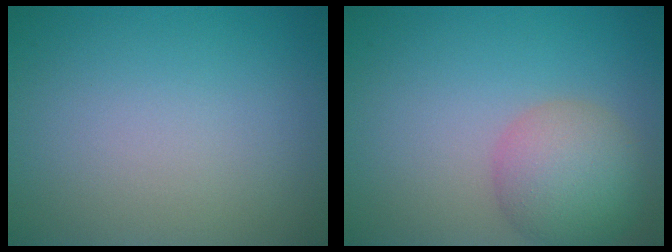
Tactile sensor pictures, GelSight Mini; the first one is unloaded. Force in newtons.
{"total": 5.5, "press": 5.5, "slide": 0.3}